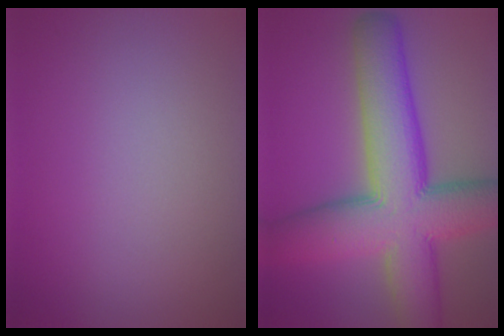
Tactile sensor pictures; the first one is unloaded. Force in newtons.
{"total": 12.6, "press": 12.6, "slide": 0.6}